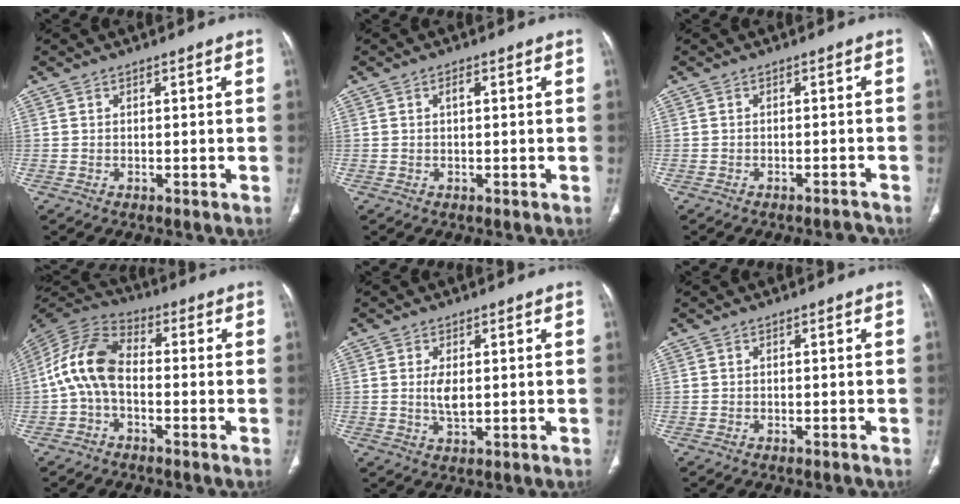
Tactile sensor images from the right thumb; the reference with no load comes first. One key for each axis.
{"total": 1.3, "fx": 0.4, "fy": 0.3, "fz": 1.2, "tx": -0.023, "ty": 0.001, "tz": 0.006}
{"total": 2.2, "fx": -2.2, "fy": 0.3, "fz": 0.5, "tx": -0.009, "ty": 0.017, "tz": -0.025}
{"total": 11.1, "fx": -1.4, "fy": 6.6, "fz": 8.8, "tx": -0.175, "ty": 0.034, "tz": -0.040}
{"total": 3.5, "fx": 0.4, "fy": 1.4, "fz": 3.2, "tx": -0.067, "ty": -0.010, "tz": 0.012}
{"total": 0.6, "fx": -0.5, "fy": 0.1, "fz": 0.2, "tx": -0.005, "ty": 0.003, "tz": -0.007}